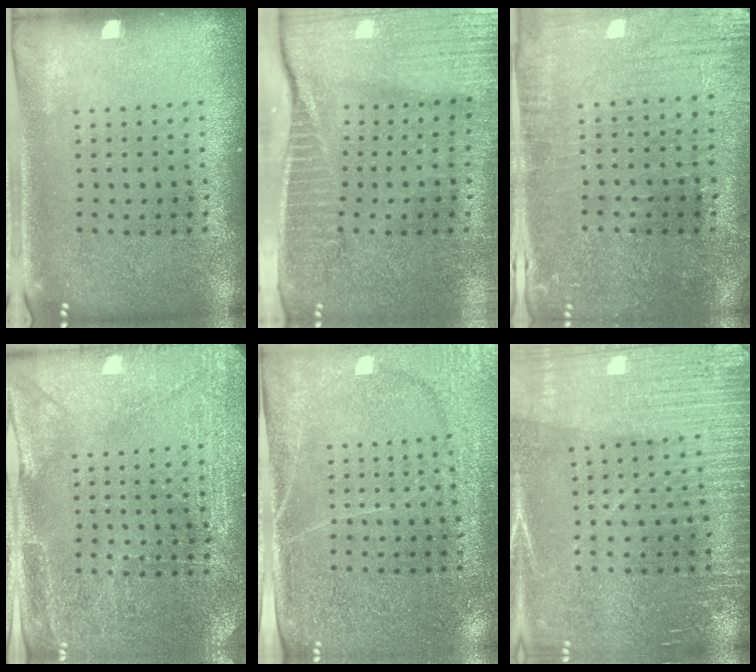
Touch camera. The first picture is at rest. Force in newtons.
{"total": 4.1, "press": 3.6, "slide": 1.9}
{"total": 0.6, "press": 0.5, "slide": 0.3}
{"total": 2.9, "press": 2.8, "slide": 0.7}
{"total": 3.0, "press": 2.8, "slide": 1.2}
{"total": 3.1, "press": 3.0, "slide": 0.2}